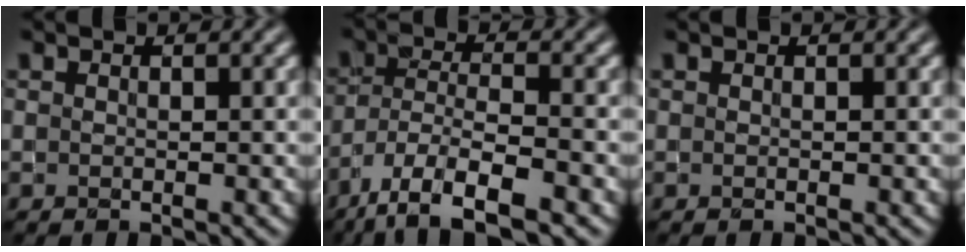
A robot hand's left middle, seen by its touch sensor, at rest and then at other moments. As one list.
[{"total": 7.9, "force": [-5.4, 2.4, 5.3], "torque": [-0.096, -0.006, -0.102]}, {"total": 0.0}]